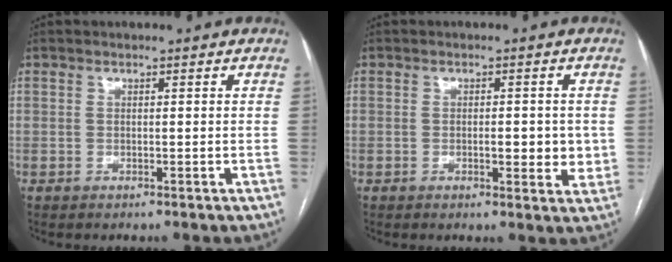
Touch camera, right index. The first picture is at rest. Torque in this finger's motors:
{"motor_torque": [0.58, -0.15, 0.17, 0.04]}